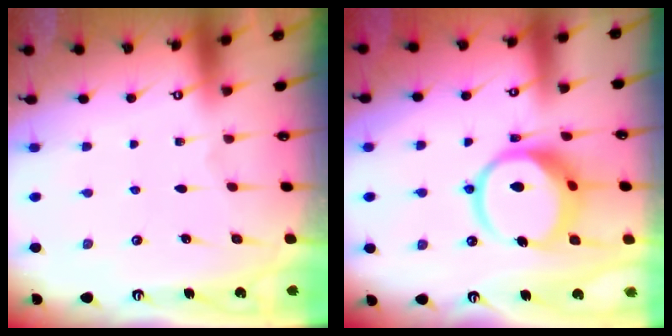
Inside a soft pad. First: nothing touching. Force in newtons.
{"total": 14.6, "press": 14.5, "slide": 1.8}